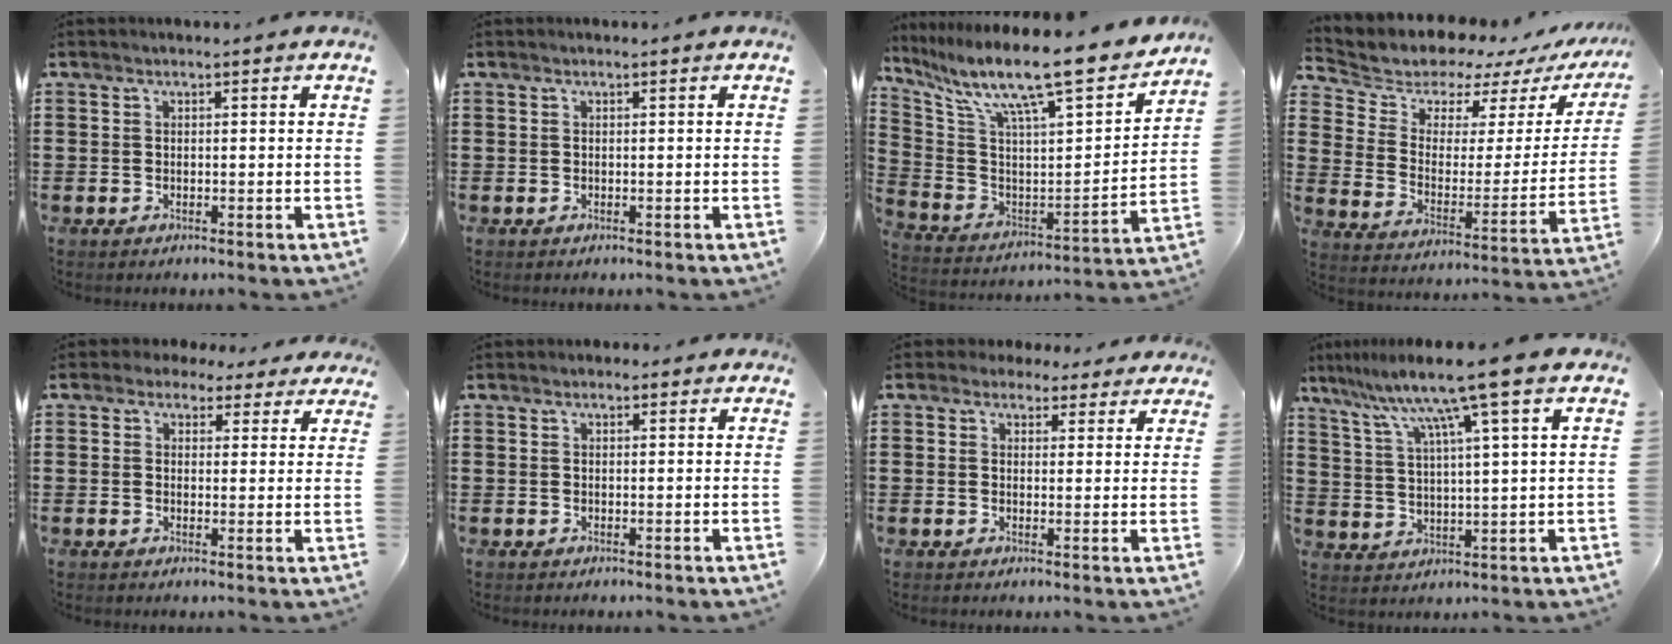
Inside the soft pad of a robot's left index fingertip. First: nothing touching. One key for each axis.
{"total": 0.0}
{"total": 12.4, "fx": 10.3, "fy": 1.2, "fz": 6.8, "tx": -0.147, "ty": -0.085, "tz": 0.163}
{"total": 7.2, "fx": 6.8, "fy": 2.4, "fz": 0.9, "tx": -0.056, "ty": -0.054, "tz": 0.116}
{"total": 2.8, "fx": 2.1, "fy": 1.7, "fz": 0.6, "tx": -0.015, "ty": 0.001, "tz": 0.037}
{"total": 0.9, "fx": 0.6, "fy": 0.7, "fz": 0.1, "tx": -0.005, "ty": 0.006, "tz": 0.010}
{"total": 3.0, "fx": 2.4, "fy": 1.8, "fz": 0.6, "tx": -0.014, "ty": 0.001, "tz": 0.043}
{"total": 10.4, "fx": 7.9, "fy": -0.7, "fz": 6.7, "tx": -0.148, "ty": -0.040, "tz": 0.124}